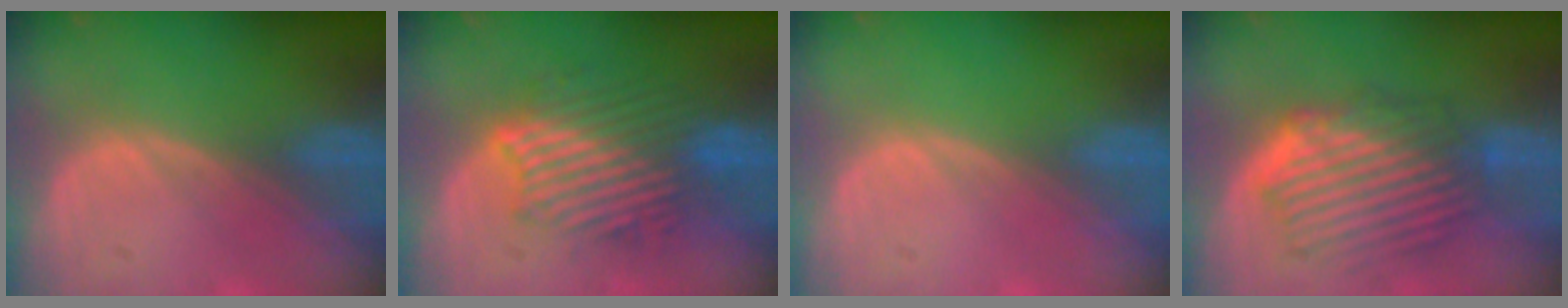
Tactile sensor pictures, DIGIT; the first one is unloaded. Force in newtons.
{"total": 8.9, "press": 8.8, "slide": 1.7}
{"total": 0.0}
{"total": 8.7, "press": 7.9, "slide": 3.6}